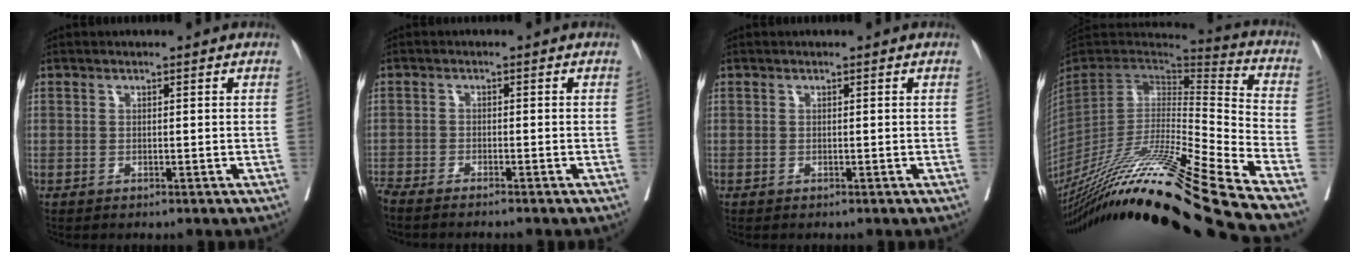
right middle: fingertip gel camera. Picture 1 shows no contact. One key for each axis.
{"total": 2.6, "fx": -1.8, "fy": -1.0, "fz": 1.7, "tx": -0.010, "ty": -0.014, "tz": -0.027}
{"total": 0.0}
{"total": 30.3, "fx": -22.3, "fy": -3.0, "fz": 20.4, "tx": -0.305, "ty": -0.081, "tz": -0.387}